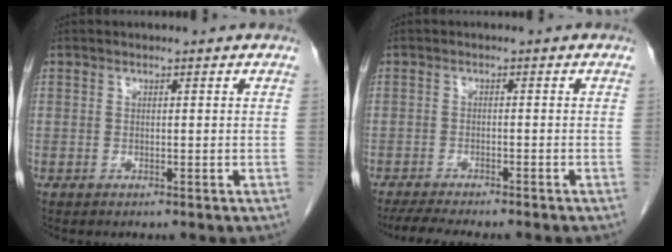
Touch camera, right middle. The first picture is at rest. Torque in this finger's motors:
{"motor_torque": [0.32, -0.24, 0.08, 0.04]}